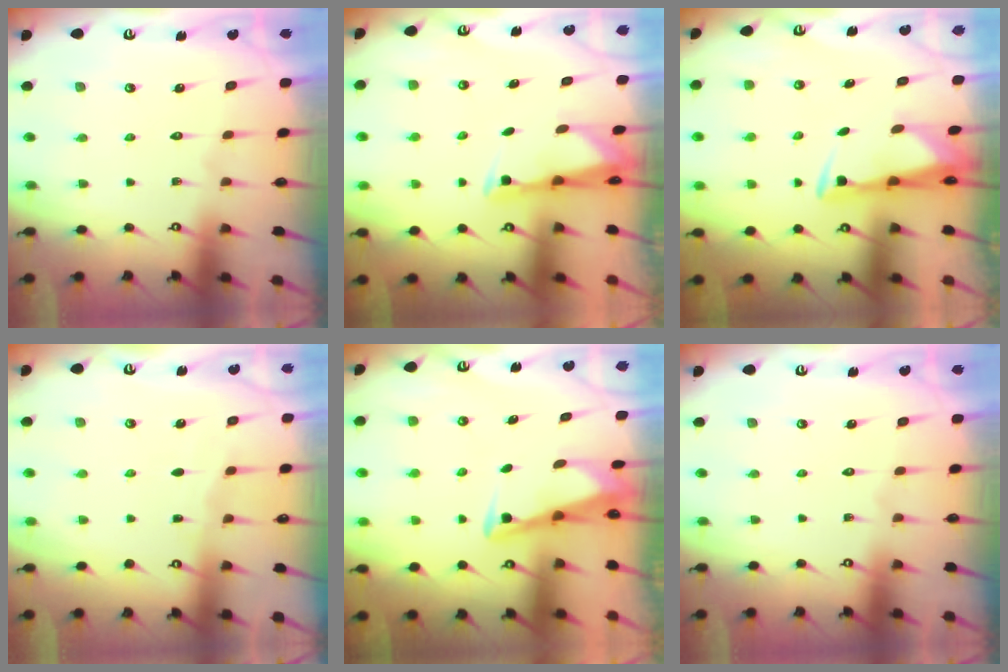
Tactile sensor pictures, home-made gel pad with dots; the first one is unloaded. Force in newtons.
{"total": 2.5, "press": 2.5, "slide": 0.5}
{"total": 3.1, "press": 3.0, "slide": 0.9}
{"total": 2.9, "press": 2.9, "slide": 0.1}
{"total": 3.5, "press": 3.5, "slide": 0.4}
{"total": 0.0}